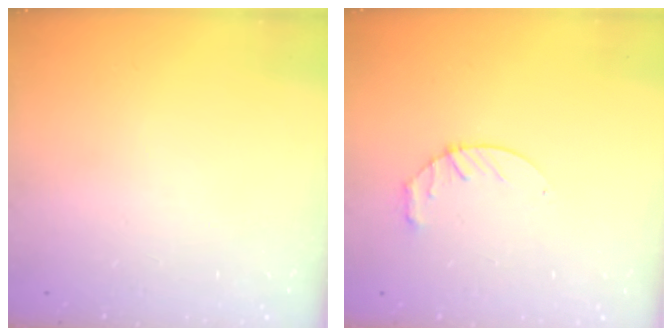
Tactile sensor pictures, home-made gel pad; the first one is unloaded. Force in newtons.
{"total": 6.8, "press": 6.8, "slide": 0.8}